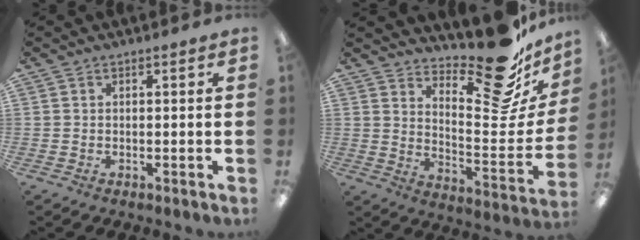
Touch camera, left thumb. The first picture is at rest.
{"total": 19.4, "force": [15.3, 5.4, 10.6], "torque": [-0.127, -0.128, 0.247]}